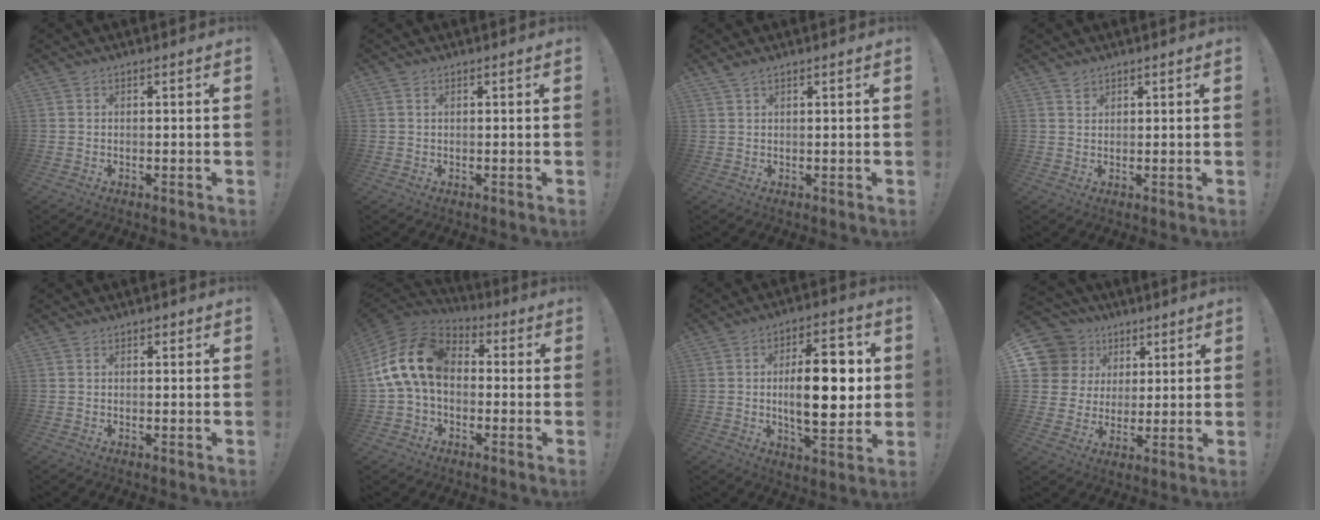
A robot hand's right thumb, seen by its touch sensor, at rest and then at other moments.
{"total": 0.5, "force": [0.4, 0.3, 0.3], "torque": [-0.008, 0.002, 0.007]}
{"total": 1.4, "force": [1.1, 0.2, 0.8], "torque": [-0.017, -0.001, 0.020]}
{"total": 1.7, "force": [1.4, 1.0, 0.1], "torque": [0.012, -0.009, 0.025]}
{"total": 0.5, "force": [0.3, 0.4, 0.1], "torque": [0.004, -0.002, 0.004]}
{"total": 17.3, "force": [1.9, 11.6, 12.7], "torque": [-0.238, 0.021, 0.041]}
{"total": 17.5, "force": [1.1, 7.3, 15.9], "torque": [-0.238, -0.004, 0.007]}
{"total": 11.9, "force": [4.6, 10.4, 3.6], "torque": [-0.054, -0.021, 0.106]}